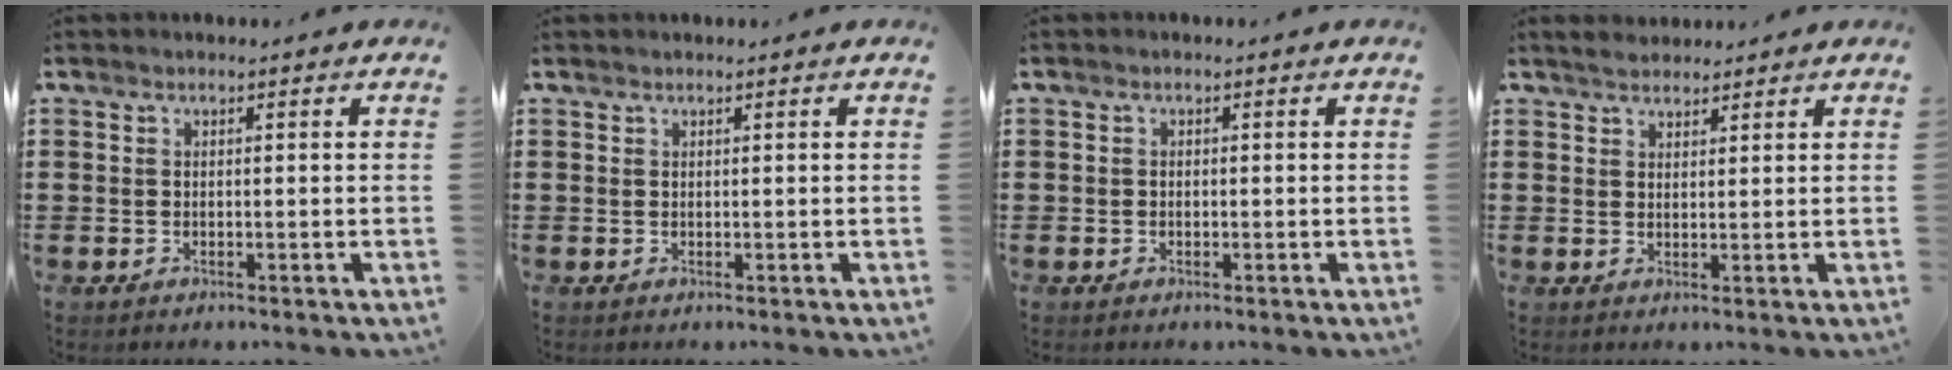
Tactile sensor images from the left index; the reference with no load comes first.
{"total": 0.0}
{"total": 0.6, "force": [-0.3, 0.5, 0.1], "torque": [-0.005, 0.001, -0.007]}
{"total": 2.1, "force": [2.0, 0.7, 0.2], "torque": [-0.010, 0.006, 0.038]}